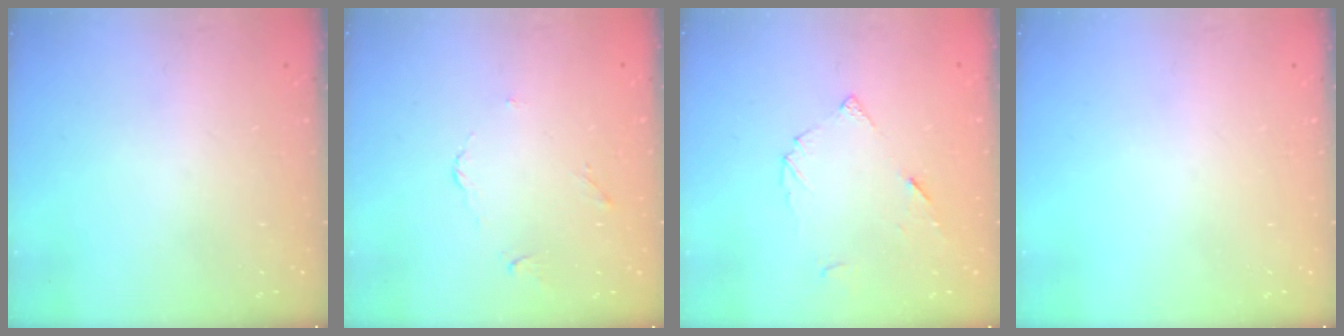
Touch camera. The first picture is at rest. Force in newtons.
{"total": 2.7, "press": 2.7, "slide": 0.5}
{"total": 5.5, "press": 5.5, "slide": 0.8}
{"total": 0.0}